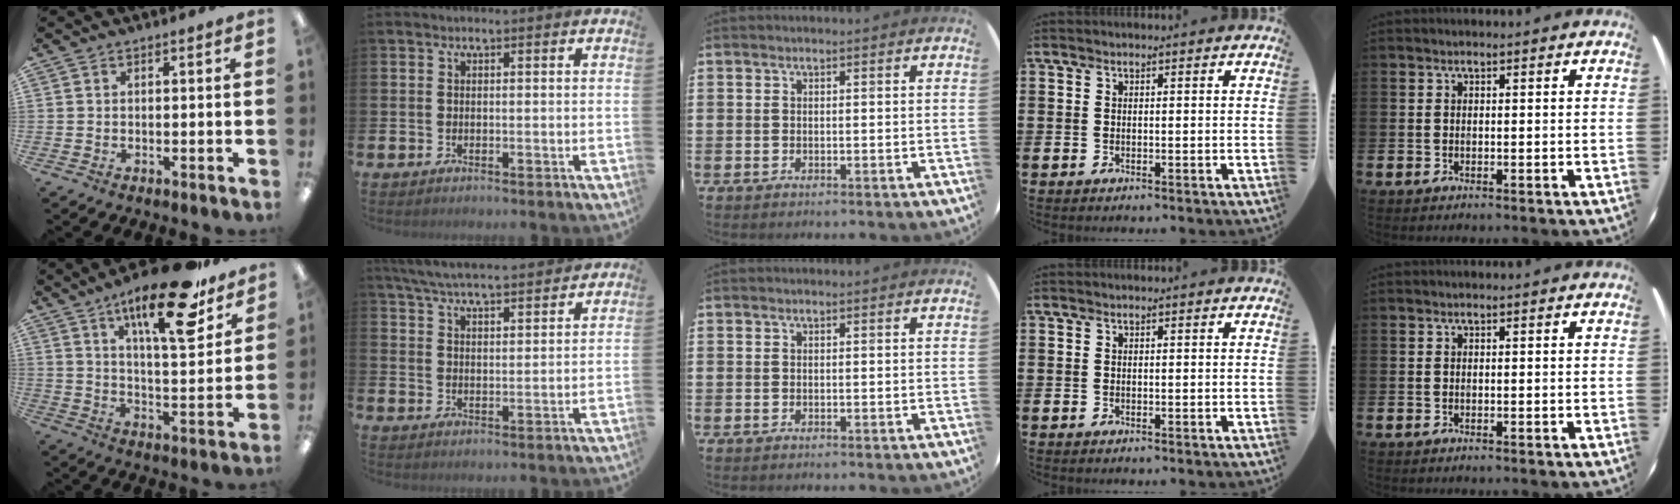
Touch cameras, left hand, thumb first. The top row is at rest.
{"thumb": {"total": 20.9, "force": [13.3, 6.3, 14.8], "torque": [-0.229, -0.068, 0.210]}, "index": {"total": 6.2, "force": [6.0, 0.4, 1.4], "torque": [-0.046, -0.034, 0.107]}}